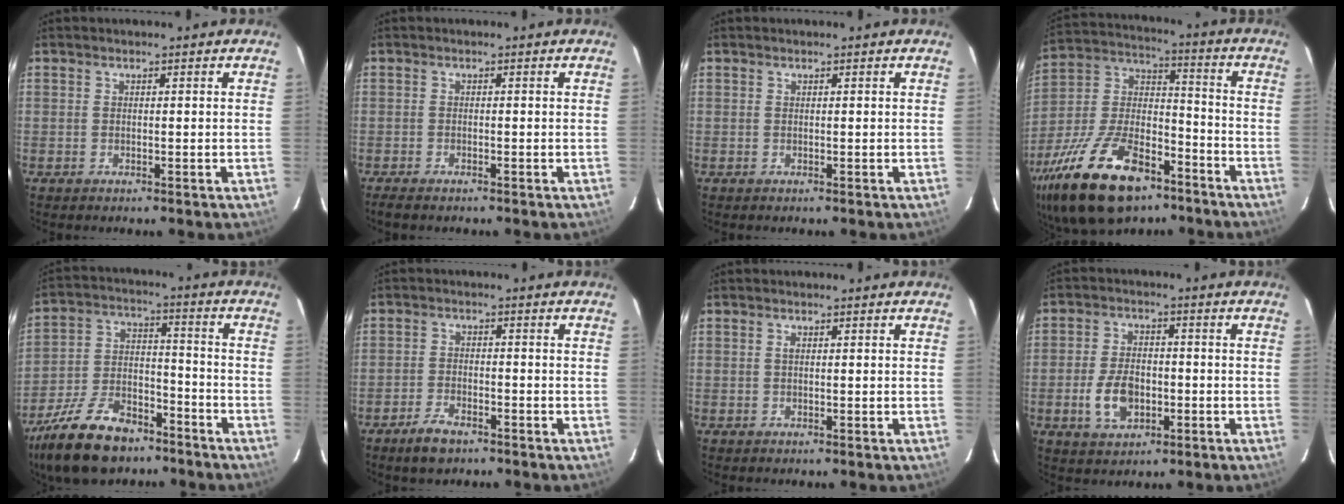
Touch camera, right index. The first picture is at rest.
{"total": 2.6, "force": [-2.2, 0.6, 1.3], "torque": [-0.035, -0.010, -0.040]}
{"total": 0.0}
{"total": 25.7, "force": [-15.8, 12.2, 16.2], "torque": [-0.332, -0.007, -0.266]}
{"total": 18.6, "force": [-13.2, 8.9, 9.5], "torque": [-0.211, -0.005, -0.225]}
{"total": 5.2, "force": [-3.8, 2.3, 2.8], "torque": [-0.071, -0.002, -0.069]}
{"total": 0.6, "force": [0.1, 0.3, 0.5], "torque": [-0.010, 0.003, 0.001]}
{"total": 8.2, "force": [-2.4, 5.1, 5.9], "torque": [-0.124, 0.006, -0.035]}